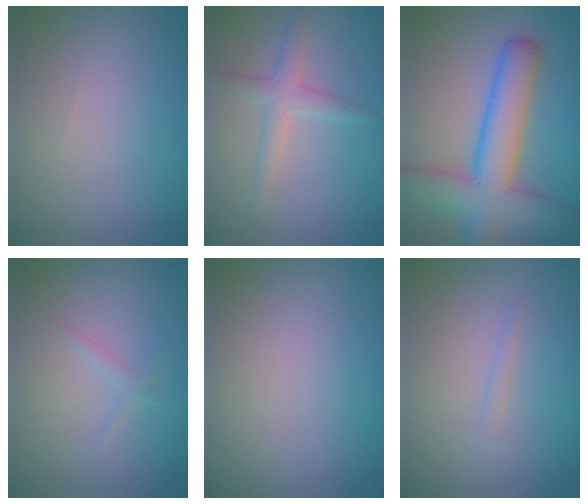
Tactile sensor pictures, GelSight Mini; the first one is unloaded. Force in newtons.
{"total": 2.3, "press": 2.3, "slide": 0.1}
{"total": 7.9, "press": 7.9, "slide": 0.3}
{"total": 0.7, "press": 0.7, "slide": 0.1}
{"total": 0.0}
{"total": 0.7, "press": 0.7, "slide": 0.1}